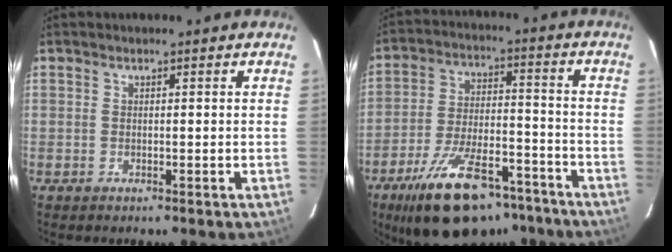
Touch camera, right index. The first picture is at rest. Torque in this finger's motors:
{"motor_torque": [1.22, -0.92, 0.80, 0.19]}